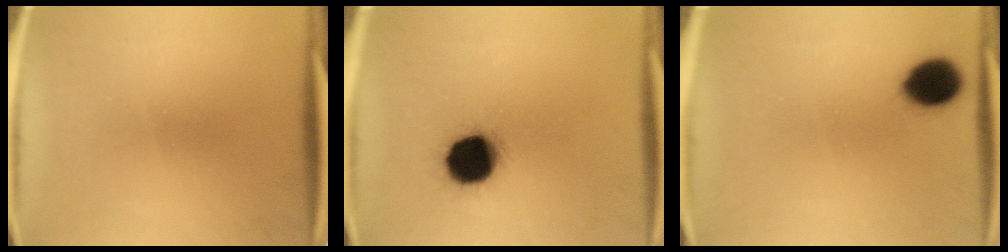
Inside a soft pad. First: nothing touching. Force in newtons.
{"total": 15.6}
{"total": 9.6}